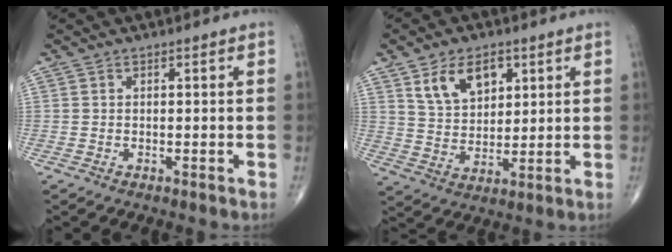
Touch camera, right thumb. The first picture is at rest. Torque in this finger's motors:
{"motor_torque": [-0.87, 0.90, 0.30, 0.14, 0.10]}